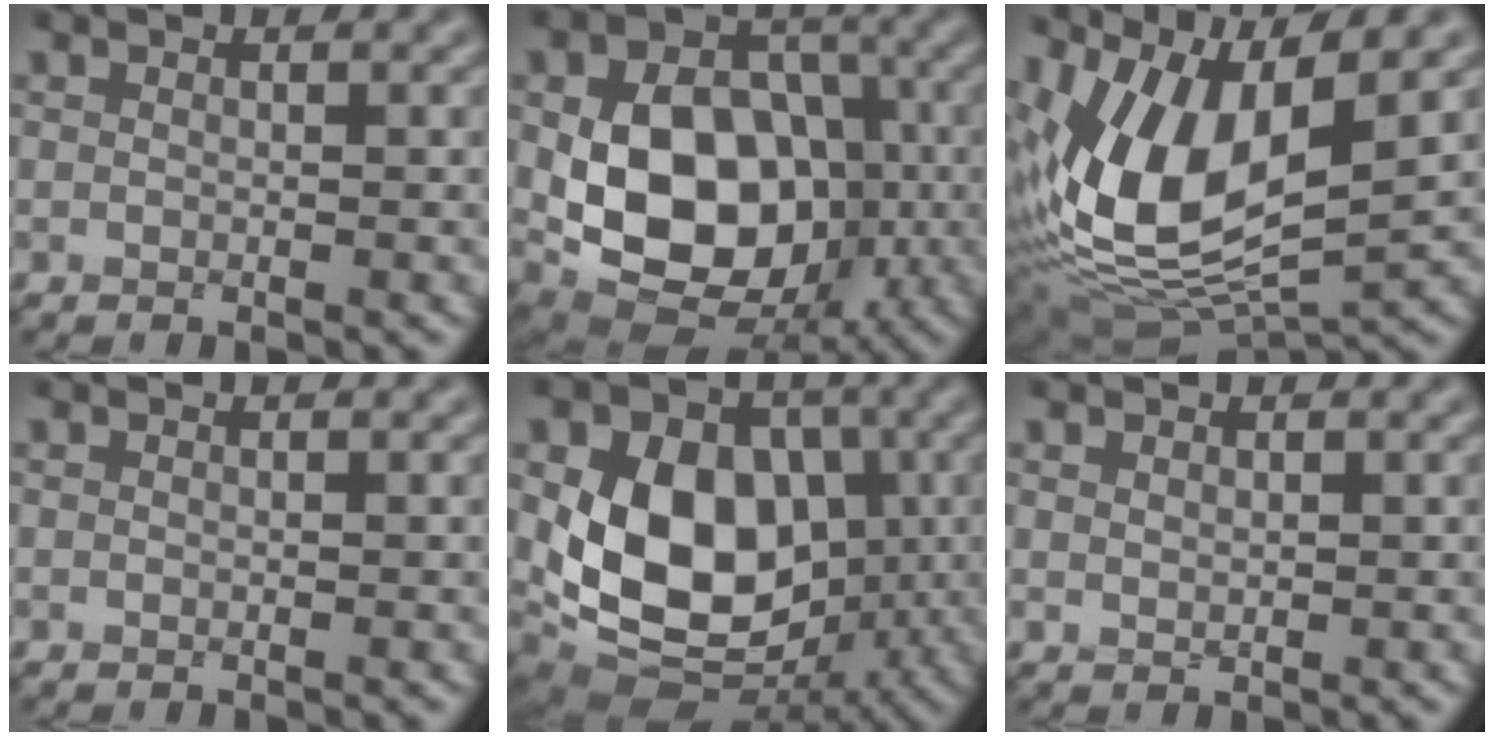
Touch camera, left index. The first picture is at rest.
{"total": 12.4, "force": [-1.0, 9.0, 8.5], "torque": [-0.141, -0.014, -0.016]}
{"total": 12.6, "force": [2.7, 6.0, 10.8], "torque": [-0.225, -0.010, 0.046]}
{"total": 0.0}
{"total": 12.9, "force": [-0.1, 9.4, 8.9], "torque": [-0.136, -0.009, -0.004]}
{"total": 0.6, "force": [0.5, 0.3, 0.3], "torque": [-0.009, -0.001, 0.013]}